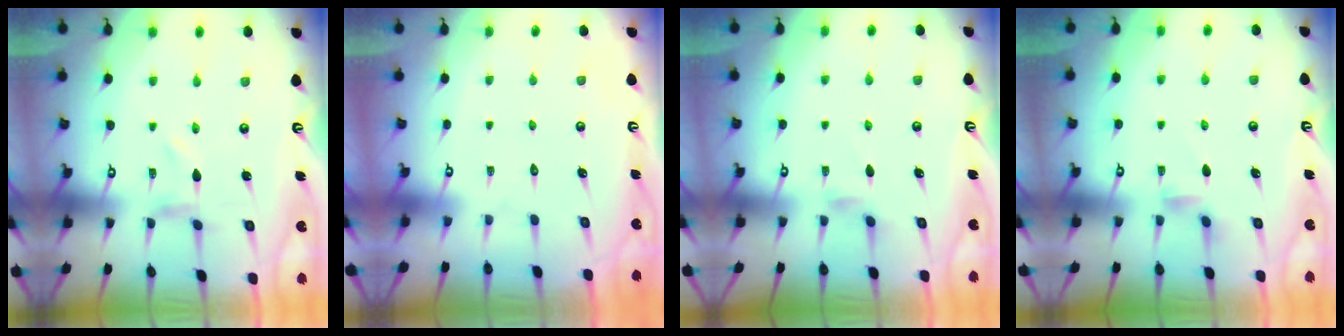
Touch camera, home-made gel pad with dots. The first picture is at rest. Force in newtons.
{"total": 1.6, "press": 1.6, "slide": 0.1}
{"total": 2.8, "press": 2.7, "slide": 0.5}
{"total": 3.7, "press": 3.7, "slide": 0.6}